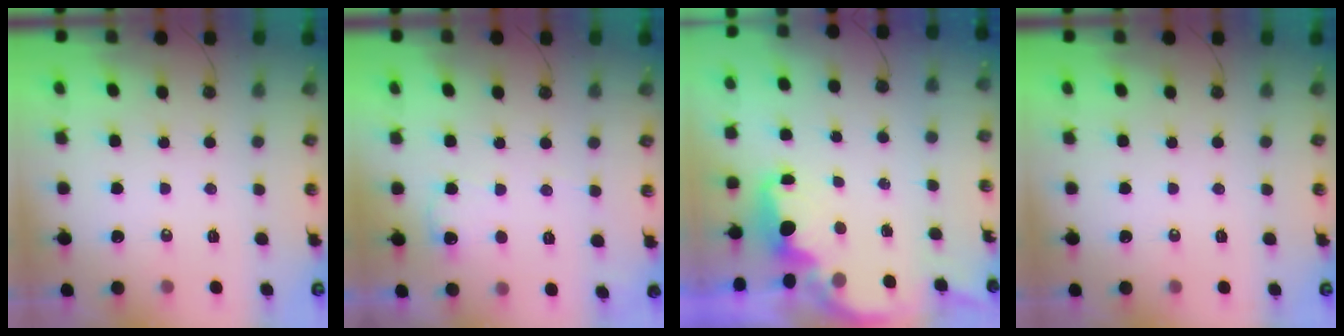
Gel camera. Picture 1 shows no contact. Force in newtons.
{"total": 6.9, "press": 6.8, "slide": 1.2}
{"total": 2.1, "press": 2.0, "slide": 0.8}
{"total": 0.0}